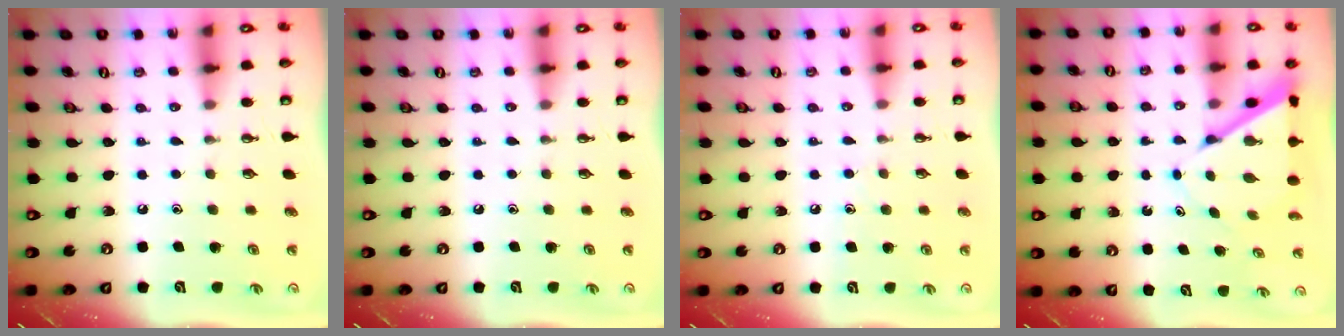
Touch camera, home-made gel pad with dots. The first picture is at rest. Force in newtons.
{"total": 0.0}
{"total": 5.0, "press": 4.9, "slide": 0.6}
{"total": 6.8, "press": 6.8, "slide": 0.5}